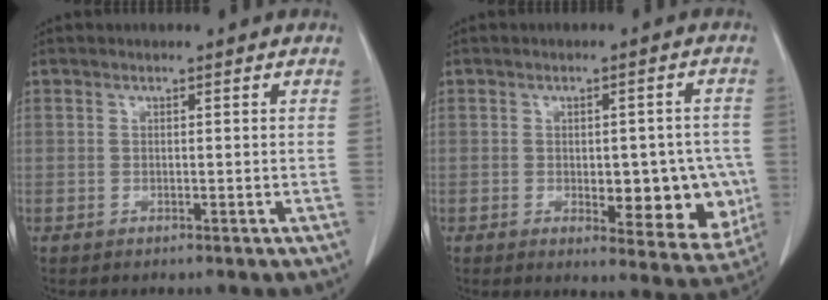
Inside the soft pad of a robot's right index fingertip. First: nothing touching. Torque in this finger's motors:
{"motor_torque": [0.82, -0.53, 0.20, 0.05]}